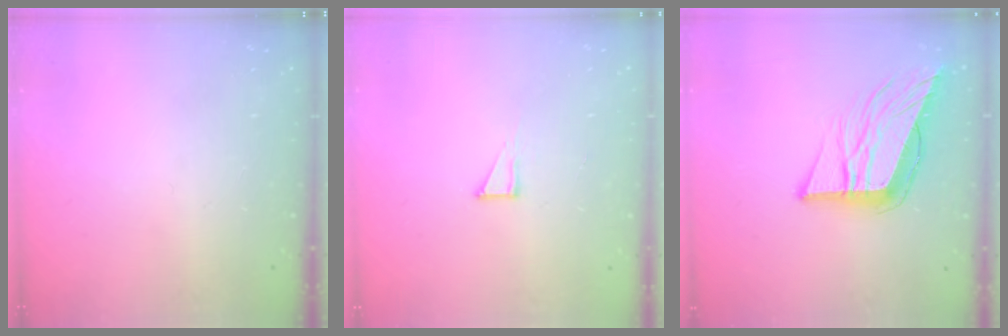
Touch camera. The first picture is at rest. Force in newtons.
{"total": 4.1, "press": 4.1, "slide": 0.3}
{"total": 12.7, "press": 12.2, "slide": 3.4}